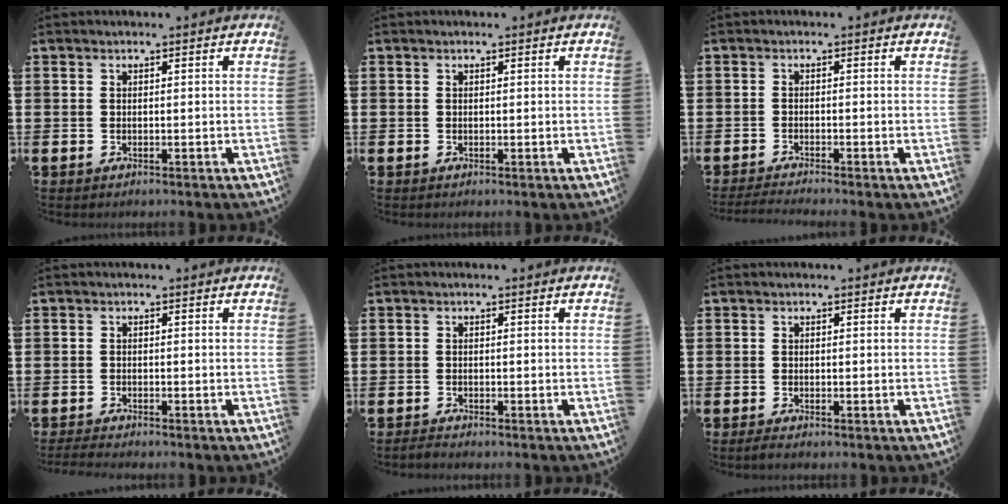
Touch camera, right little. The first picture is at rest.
{"total": 0.0}
{"total": 1.3, "force": [-1.1, -0.1, 0.6], "torque": [-0.009, 0.001, -0.022]}
{"total": 1.1, "force": [-1.0, 0.0, 0.3], "torque": [-0.006, 0.000, -0.020]}
{"total": 0.7, "force": [-0.7, 0.1, 0.2], "torque": [-0.006, -0.002, -0.013]}
{"total": 0.6, "force": [-0.4, 0.1, 0.5], "torque": [-0.008, -0.002, -0.008]}